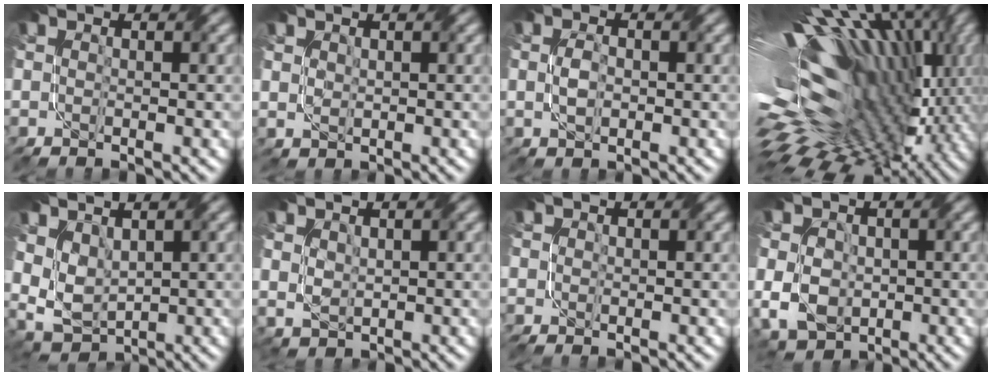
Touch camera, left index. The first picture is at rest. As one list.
[{"total": 0.9, "force": [0.5, 0.8, 0.3], "torque": [-0.017, -0.004, 0.015]}, {"total": 1.6, "force": [-0.9, 0.7, 1.1], "torque": [-0.025, -0.001, -0.019]}, {"total": 19.4, "force": [0.0, 9.4, 16.9], "torque": [-0.304, -0.013, -0.010]}, {"total": 4.9, "force": [1.9, 3.0, 3.3], "torque": [-0.079, 0.000, 0.032]}, {"total": 1.9, "force": [1.0, 1.3, 0.9], "torque": [-0.038, 0.001, 0.023]}, {"total": 0.0}, {"total": 7.2, "force": [-1.1, 5.6, 4.4], "torque": [-0.085, -0.001, -0.044]}]